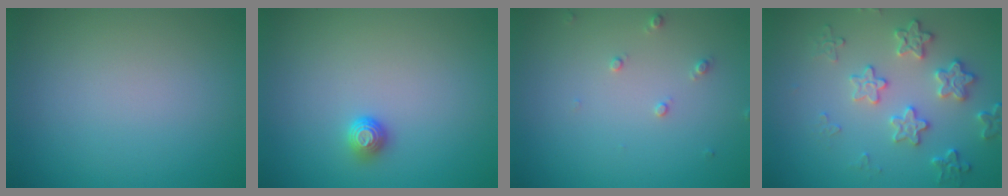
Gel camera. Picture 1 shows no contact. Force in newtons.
{"total": 1.1, "press": 1.0, "slide": 0.5}
{"total": 1.1, "press": 1.1, "slide": 0.2}
{"total": 3.8, "press": 3.5, "slide": 1.7}